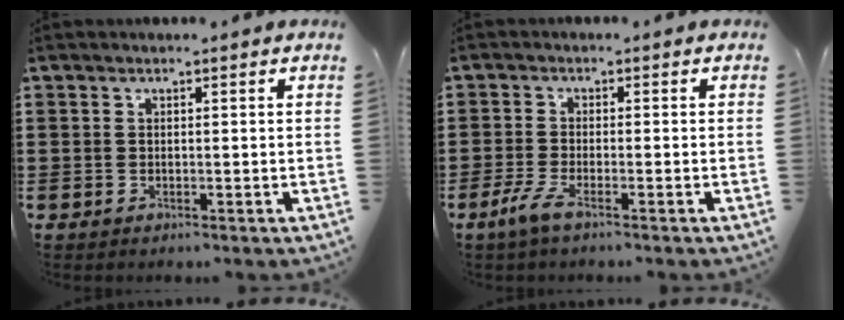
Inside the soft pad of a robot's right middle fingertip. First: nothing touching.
{"total": 3.4, "force": [-2.0, 0.5, 2.8], "torque": [-0.073, -0.011, -0.043]}